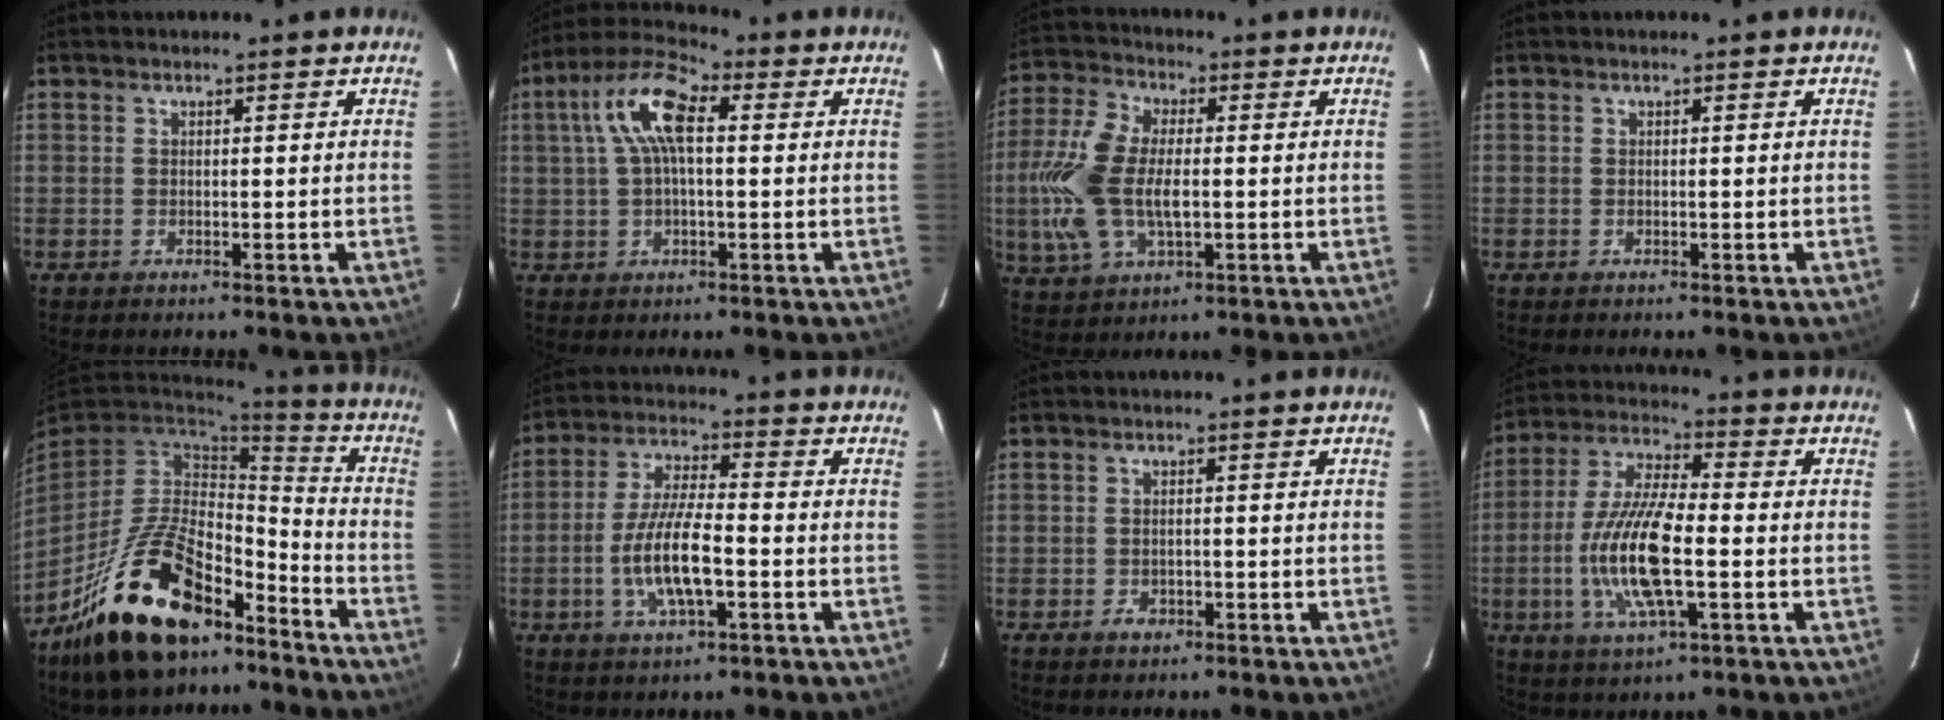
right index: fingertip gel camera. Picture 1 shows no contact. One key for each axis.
{"total": 10.2, "fx": 2.0, "fy": 4.1, "fz": 9.1, "tx": -0.186, "ty": 0.030, "tz": 0.033}
{"total": 14.0, "fx": -1.1, "fy": 7.1, "fz": 12.0, "tx": -0.270, "ty": 0.007, "tz": -0.022}
{"total": 0.0}
{"total": 23.0, "fx": -15.0, "fy": 10.5, "fz": 14.0, "tx": -0.281, "ty": 0.002, "tz": -0.241}
{"total": 10.9, "fx": -3.0, "fy": 3.1, "fz": 10.0, "tx": -0.201, "ty": 0.000, "tz": -0.056}
{"total": 2.0, "fx": -1.1, "fy": 1.5, "fz": 0.9, "tx": -0.015, "ty": 0.002, "tz": -0.014}
{"total": 14.8, "fx": -2.9, "fy": 4.2, "fz": 13.9, "tx": -0.287, "ty": -0.003, "tz": -0.059}